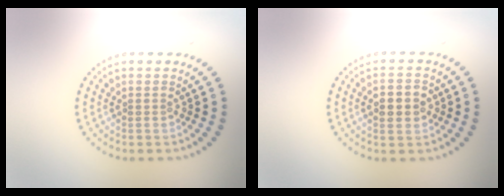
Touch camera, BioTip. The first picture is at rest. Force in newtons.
{"total": 3.1, "press": 3.1, "slide": 0.1}